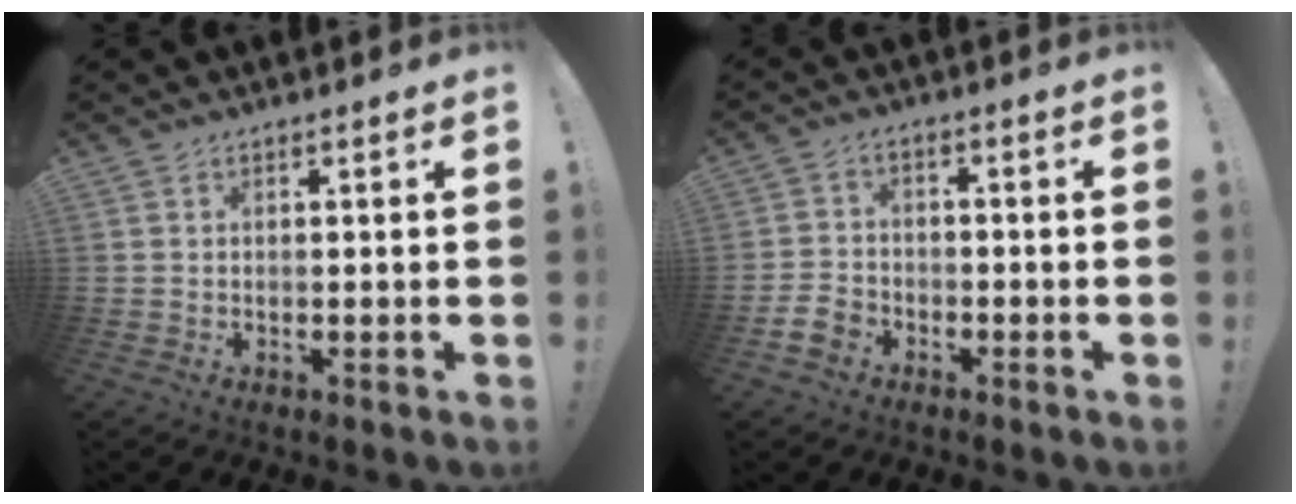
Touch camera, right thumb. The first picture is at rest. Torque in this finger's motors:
{"motor_torque": [0.48, -0.46, 0.40, -0.28, 0.05]}